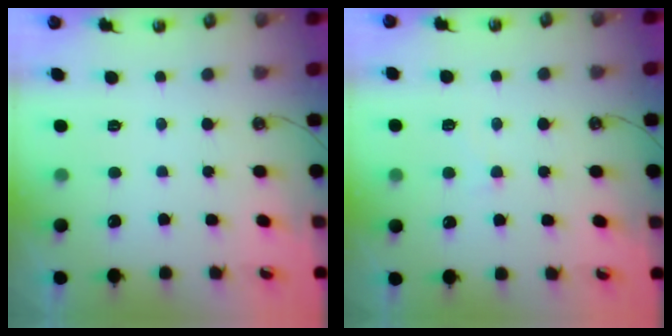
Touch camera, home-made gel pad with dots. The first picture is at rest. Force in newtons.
{"total": 1.8, "press": 1.7, "slide": 0.6}